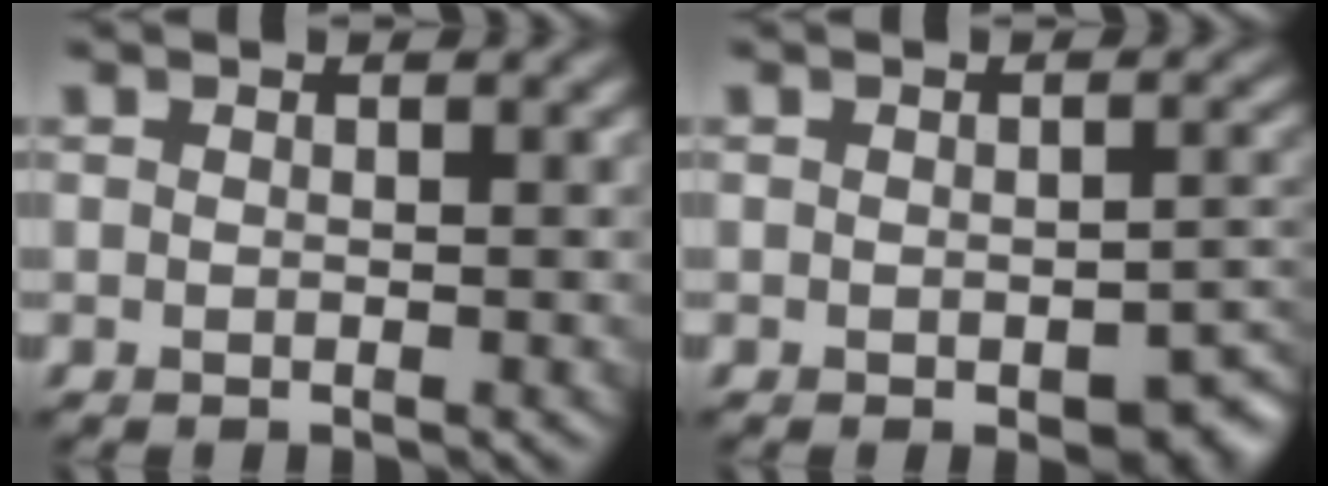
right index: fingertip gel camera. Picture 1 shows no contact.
{"total": 4.0, "force": [-1.5, 1.8, 3.3], "torque": [-0.042, -0.005, -0.014]}